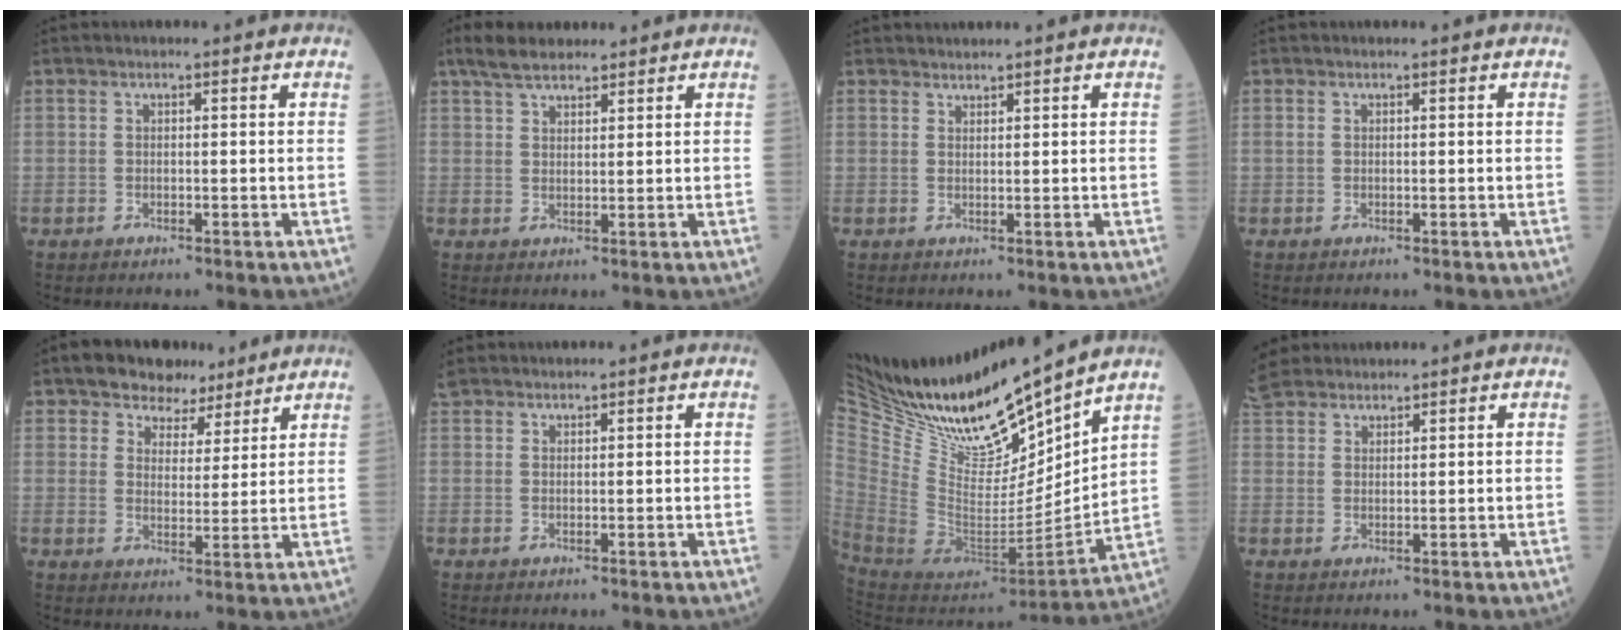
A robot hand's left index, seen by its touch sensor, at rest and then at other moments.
{"total": 5.4, "force": [4.4, 1.7, 2.7], "torque": [-0.061, 0.021, 0.082]}
{"total": 1.5, "force": [1.5, -0.1, 0.1], "torque": [-0.001, 0.013, 0.034]}
{"total": 0.0}
{"total": 6.7, "force": [5.2, 3.9, 1.3], "torque": [-0.017, 0.015, 0.084]}
{"total": 2.3, "force": [2.2, 0.5, 0.5], "torque": [-0.017, 0.027, 0.046]}
{"total": 21.7, "force": [20.2, 2.6, 7.2], "torque": [-0.159, -0.070, 0.372]}
{"total": 6.9, "force": [6.3, 2.2, 1.7], "torque": [-0.046, 0.026, 0.129]}